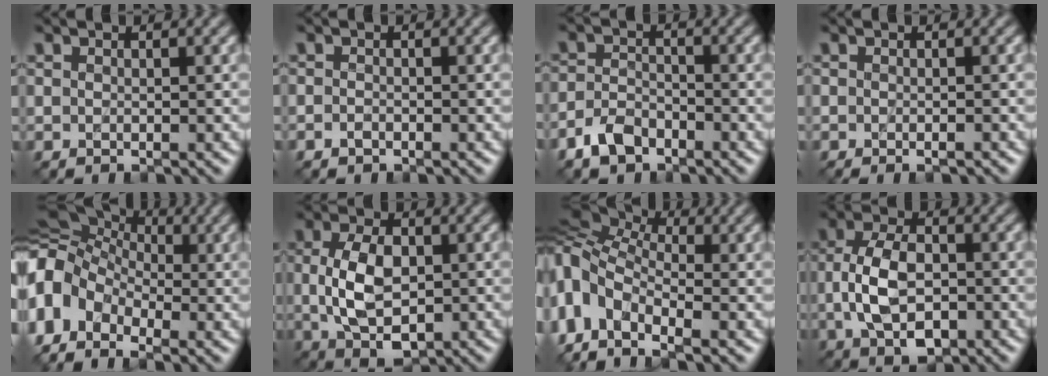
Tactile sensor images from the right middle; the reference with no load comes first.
{"total": 0.6, "force": [-0.4, 0.3, 0.3], "torque": [-0.006, -0.002, -0.008]}
{"total": 3.0, "force": [-2.3, 1.5, 1.3], "torque": [-0.025, 0.003, -0.052]}
{"total": 1.2, "force": [-0.7, 0.2, 0.9], "torque": [-0.012, -0.003, -0.009]}
{"total": 11.0, "force": [-3.3, 8.4, 6.2], "torque": [-0.127, 0.002, -0.075]}
{"total": 6.5, "force": [-0.2, 3.8, 5.3], "torque": [-0.109, -0.001, -0.001]}
{"total": 10.4, "force": [-2.1, 7.0, 7.5], "torque": [-0.184, 0.003, -0.055]}
{"total": 6.4, "force": [-1.2, 3.7, 5.1], "torque": [-0.102, -0.001, -0.023]}